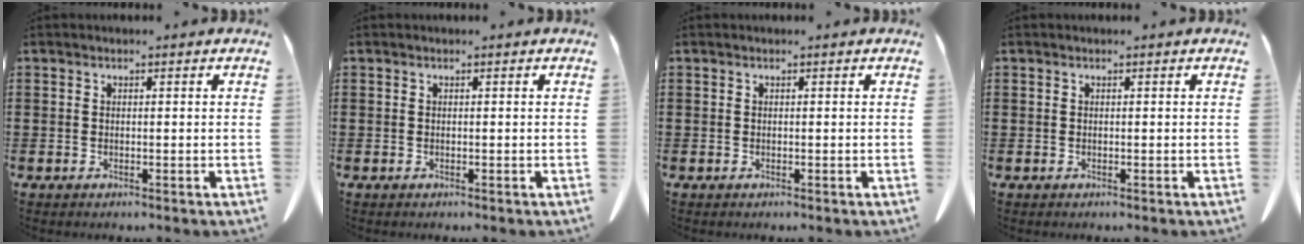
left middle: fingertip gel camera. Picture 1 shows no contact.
{"total": 0.0}
{"total": 0.0}
{"total": 0.0}